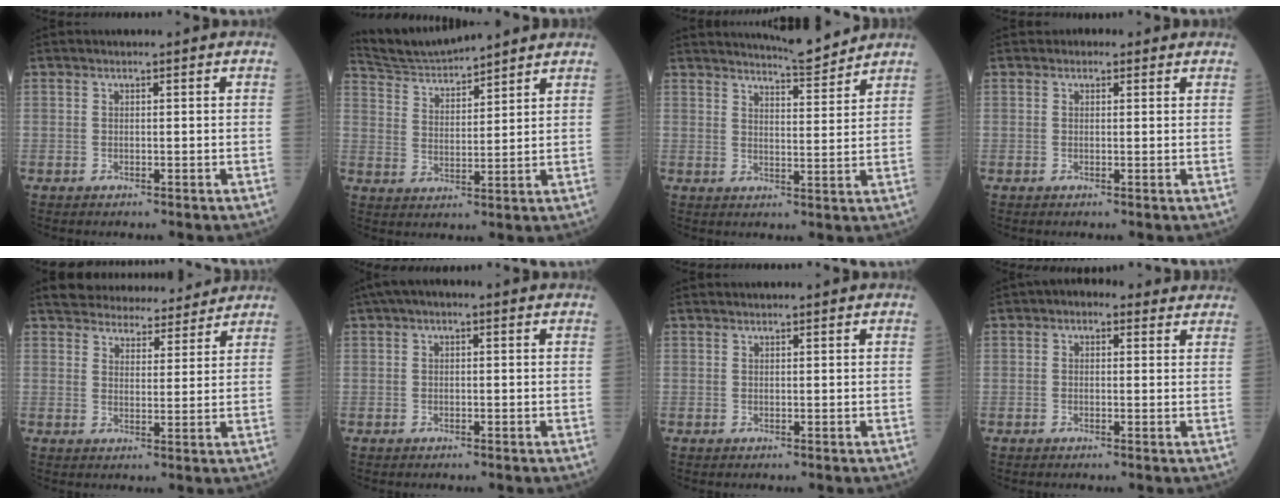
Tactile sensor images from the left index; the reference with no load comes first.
{"total": 10.1, "force": [9.8, 0.5, 2.4], "torque": [-0.060, 0.030, 0.182]}
{"total": 7.2, "force": [7.0, -0.1, 1.5], "torque": [-0.033, -0.011, 0.103]}
{"total": 1.2, "force": [0.8, 1.0, 0.1], "torque": [0.002, 0.001, 0.006]}
{"total": 12.3, "force": [11.5, 3.1, 2.8], "torque": [-0.026, 0.013, 0.154]}
{"total": 2.8, "force": [1.2, 1.2, 2.2], "torque": [-0.039, 0.018, 0.013]}
{"total": 1.6, "force": [1.6, 0.2, 0.4], "torque": [-0.009, 0.018, 0.026]}
{"total": 4.1, "force": [2.7, 2.4, 2.0], "torque": [-0.022, 0.031, 0.033]}